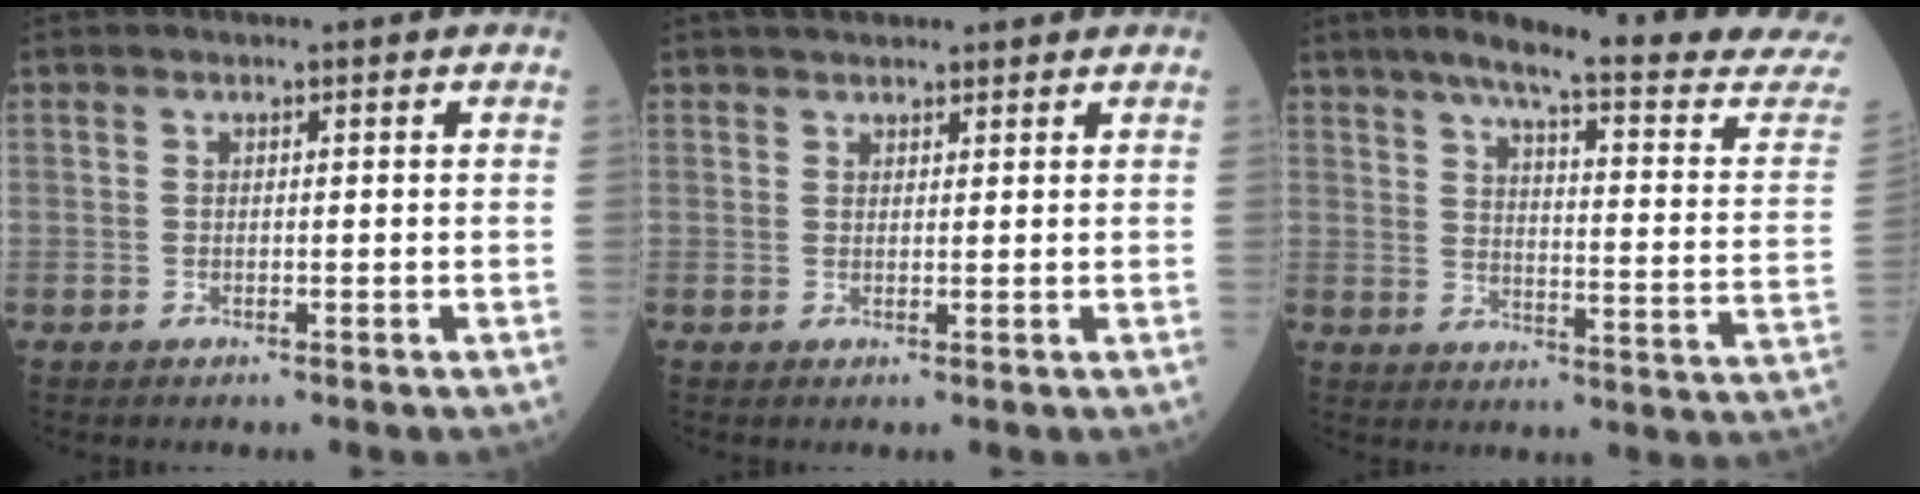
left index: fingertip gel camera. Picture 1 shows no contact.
{"total": 3.2, "force": [2.8, 1.2, 1.0], "torque": [-0.007, 0.022, 0.042]}
{"total": 21.8, "force": [19.3, -0.7, 10.1], "torque": [-0.142, -0.068, 0.242]}